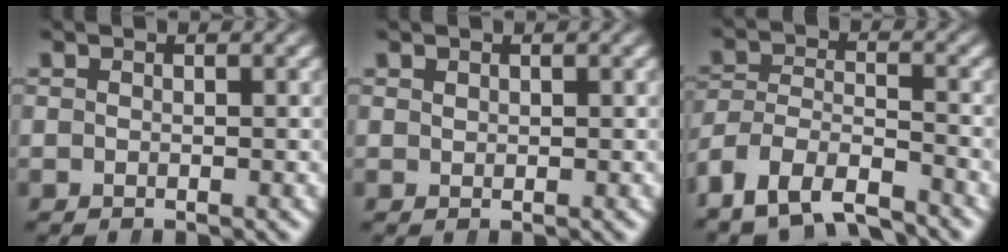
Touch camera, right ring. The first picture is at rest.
{"total": 0.7, "force": [0.5, -0.5, -0.1], "torque": [0.010, -0.002, 0.014]}
{"total": 8.4, "force": [-4.8, 6.2, 3.0], "torque": [-0.083, -0.035, -0.083]}